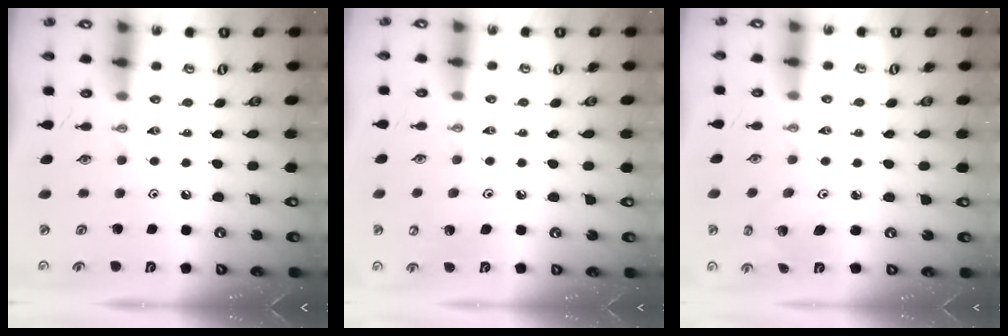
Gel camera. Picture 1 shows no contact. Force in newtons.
{"total": 4.7, "press": 4.6, "slide": 0.7}
{"total": 2.7, "press": 2.7, "slide": 0.1}